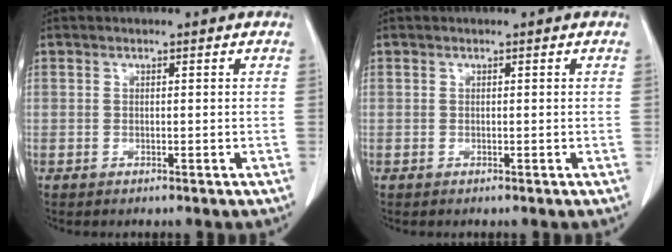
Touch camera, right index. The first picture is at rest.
{"total": 0.0}